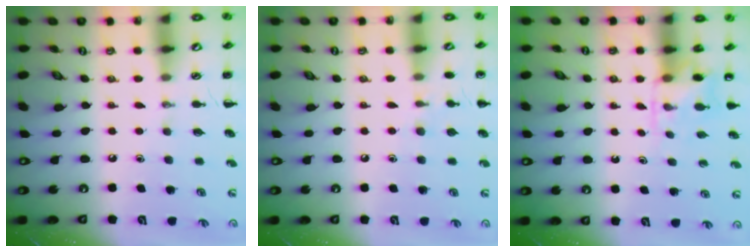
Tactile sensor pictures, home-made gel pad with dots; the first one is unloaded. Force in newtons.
{"total": 5.6, "press": 5.4, "slide": 1.7}
{"total": 4.0, "press": 3.8, "slide": 1.0}